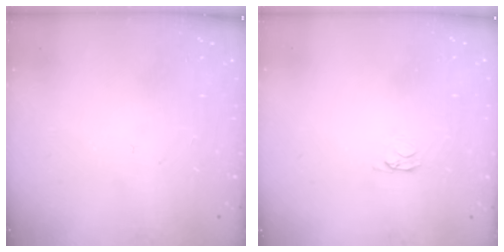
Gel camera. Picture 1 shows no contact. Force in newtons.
{"total": 2.1, "press": 2.0, "slide": 0.3}